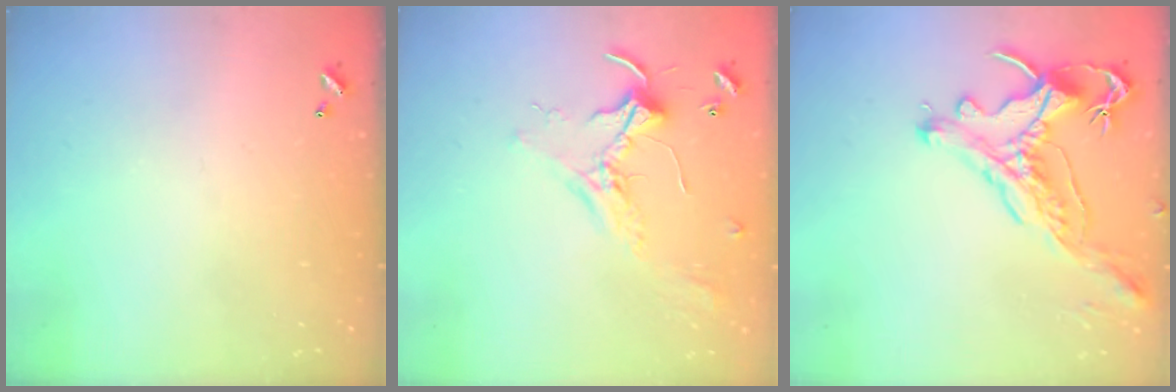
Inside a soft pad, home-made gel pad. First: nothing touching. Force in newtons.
{"total": 2.1, "press": 2.1, "slide": 0.5}
{"total": 1.2, "press": 0.9, "slide": 0.9}